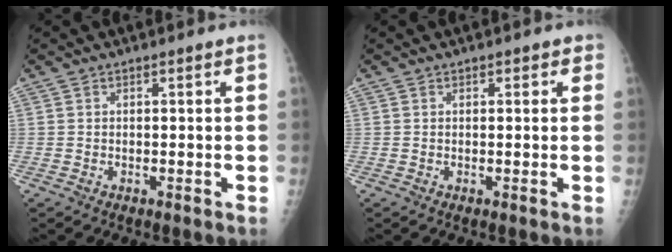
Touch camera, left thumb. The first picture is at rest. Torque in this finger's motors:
{"motor_torque": [0.08, -0.02, -0.28, -0.14, -0.02]}